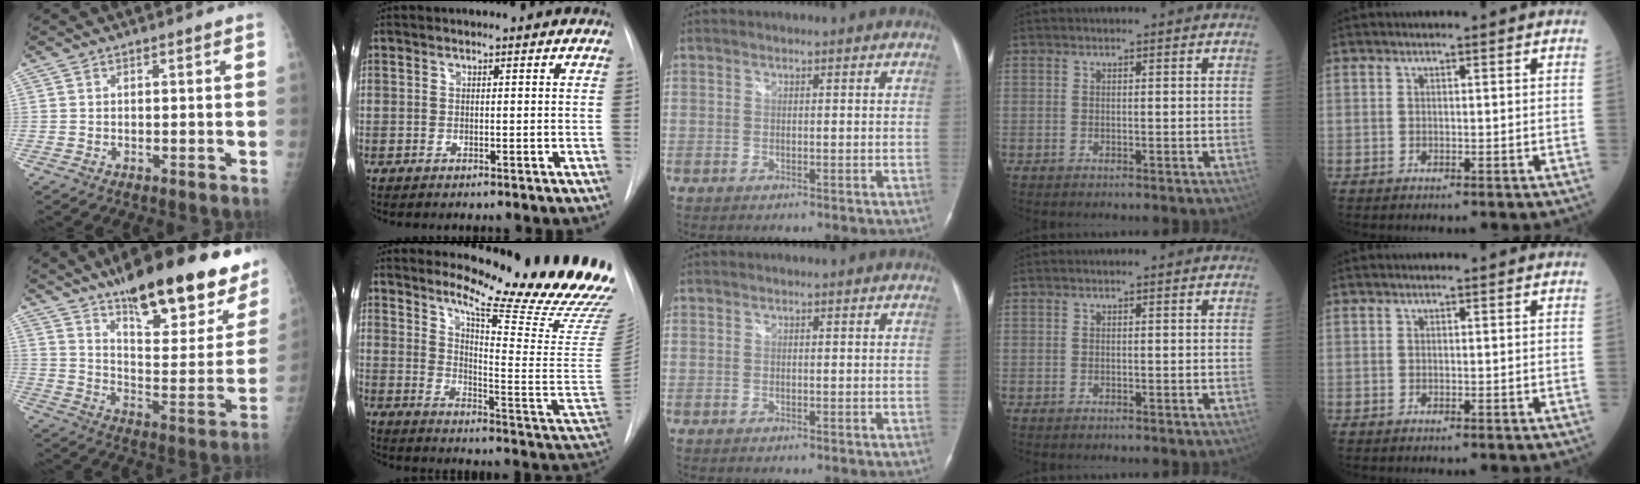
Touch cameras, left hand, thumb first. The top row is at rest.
{"thumb": {"total": 28.4, "force": [19.6, 8.8, 18.7], "torque": [-0.223, -0.075, 0.279]}, "index": {"total": 22.3, "force": [20.0, -0.1, 10.0], "torque": [-0.151, -0.144, 0.249]}}